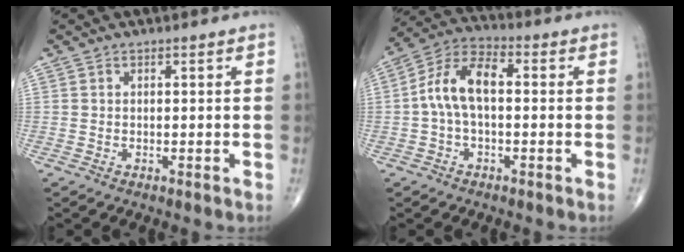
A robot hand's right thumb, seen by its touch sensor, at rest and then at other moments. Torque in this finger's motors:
{"motor_torque": [0.10, 0.10, 0.23, -0.22, 0.14]}